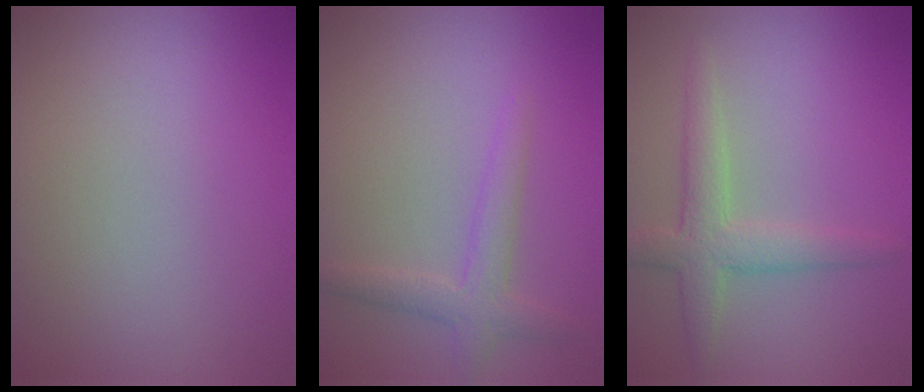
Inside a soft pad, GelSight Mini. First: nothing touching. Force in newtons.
{"total": 2.5, "press": 2.5, "slide": 0.1}
{"total": 3.4, "press": 3.4, "slide": 0.2}